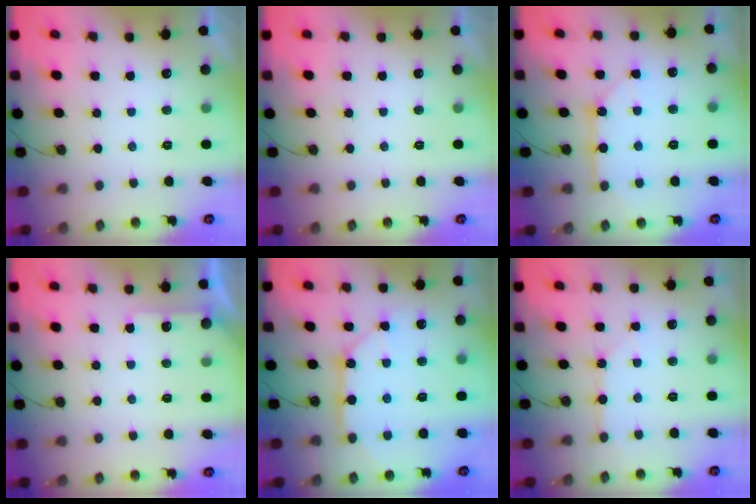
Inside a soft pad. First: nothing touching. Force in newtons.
{"total": 0.0}
{"total": 11.0, "press": 11.0, "slide": 0.8}
{"total": 4.2, "press": 4.1, "slide": 0.6}
{"total": 12.6, "press": 12.5, "slide": 1.1}
{"total": 3.6, "press": 3.5, "slide": 0.5}